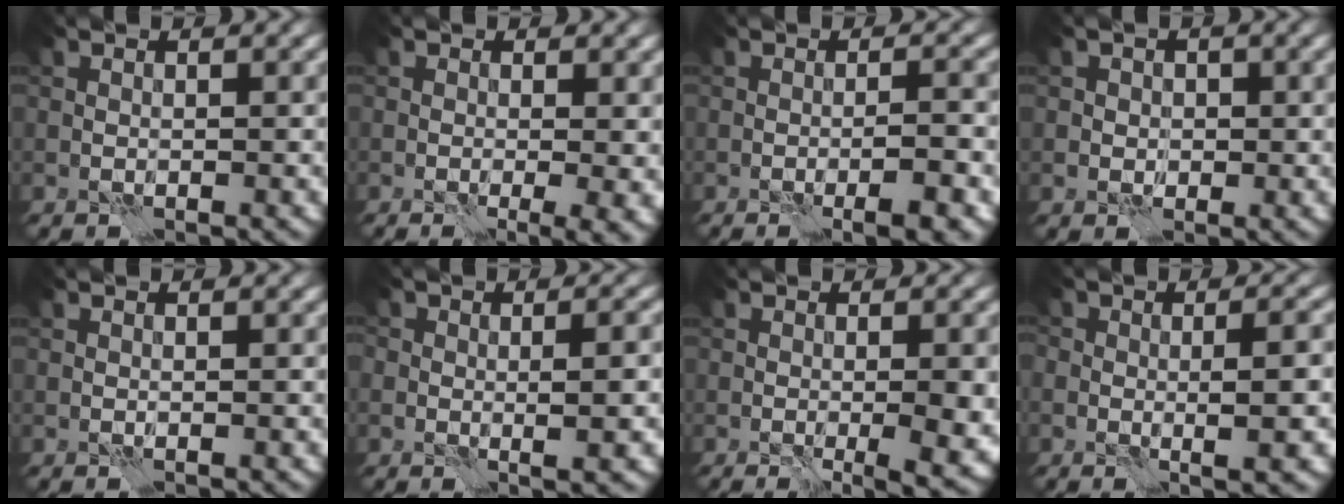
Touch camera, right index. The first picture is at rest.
{"total": 3.3, "force": [0.1, 1.1, 3.1], "torque": [-0.028, -0.006, 0.005]}
{"total": 3.7, "force": [-1.2, 0.7, 3.5], "torque": [-0.040, 0.000, -0.015]}
{"total": 1.5, "force": [0.0, 1.4, 0.5], "torque": [-0.003, -0.001, -0.001]}
{"total": 0.0}
{"total": 2.4, "force": [-0.2, 0.9, 2.3], "torque": [-0.030, 0.000, -0.005]}
{"total": 5.0, "force": [-0.6, 1.1, 4.9], "torque": [-0.056, -0.005, -0.005]}
{"total": 3.3, "force": [-0.4, 1.0, 3.1], "torque": [-0.038, 0.002, -0.010]}